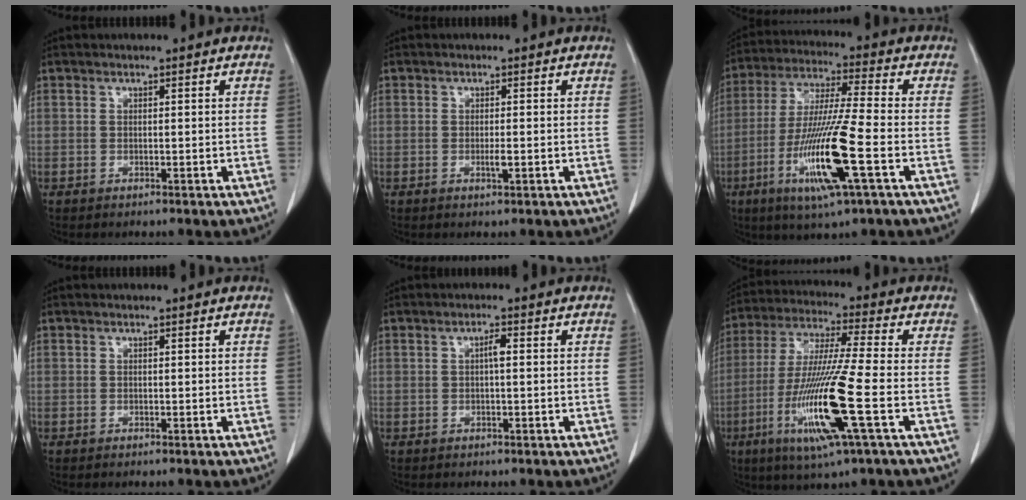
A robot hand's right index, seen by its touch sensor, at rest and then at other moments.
{"total": 1.3, "force": [-0.3, 0.2, 1.3], "torque": [-0.025, -0.003, -0.005]}
{"total": 15.2, "force": [-5.3, 0.0, 14.3], "torque": [-0.291, -0.024, -0.100]}
{"total": 0.0}
{"total": 1.5, "force": [0.1, 0.2, 1.5], "torque": [-0.027, 0.004, 0.001]}
{"total": 15.9, "force": [-5.1, -0.5, 15.1], "torque": [-0.313, -0.026, -0.101]}